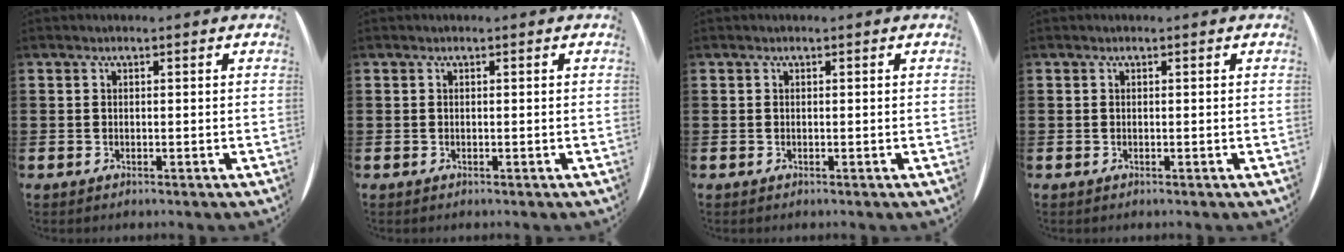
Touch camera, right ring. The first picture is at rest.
{"total": 0.0}
{"total": 0.0}
{"total": 0.0}